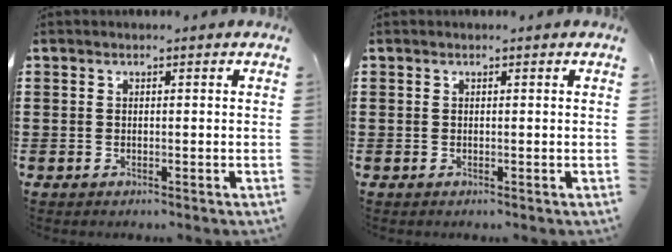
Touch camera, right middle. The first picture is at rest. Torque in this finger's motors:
{"motor_torque": [-0.11, -0.07, 0.01, -0.01]}